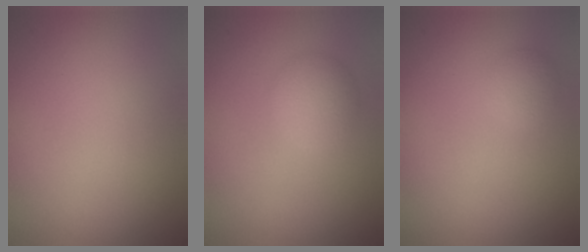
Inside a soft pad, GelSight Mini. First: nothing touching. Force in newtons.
{"total": 2.7, "press": 2.7, "slide": 0.2}
{"total": 1.3, "press": 1.3, "slide": 0.0}